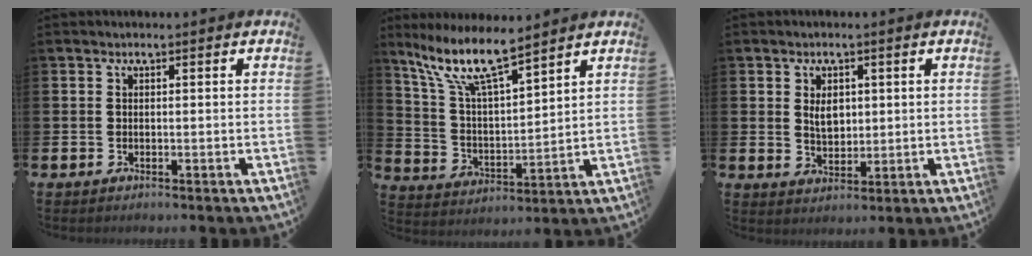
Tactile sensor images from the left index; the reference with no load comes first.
{"total": 10.0, "force": [8.1, 1.8, 5.5], "torque": [-0.142, -0.034, 0.142]}
{"total": 3.2, "force": [1.2, 2.1, 2.0], "torque": [-0.028, 0.003, 0.016]}